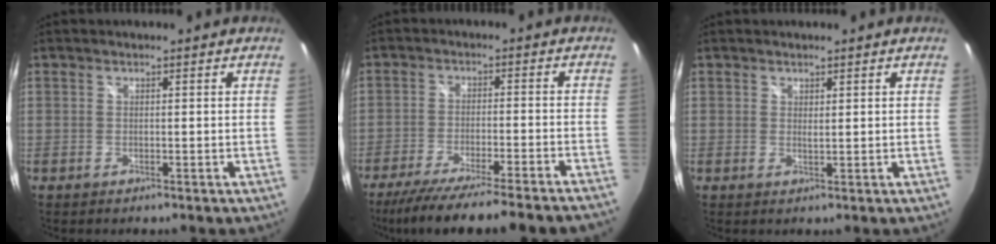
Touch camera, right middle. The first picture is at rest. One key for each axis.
{"total": 17.6, "fx": -15.4, "fy": -0.6, "fz": 8.5, "tx": -0.154, "ty": -0.043, "tz": -0.229}
{"total": 0.8, "fx": 0.8, "fy": 0.0, "fz": 0.3, "tx": -0.004, "ty": -0.001, "tz": 0.012}